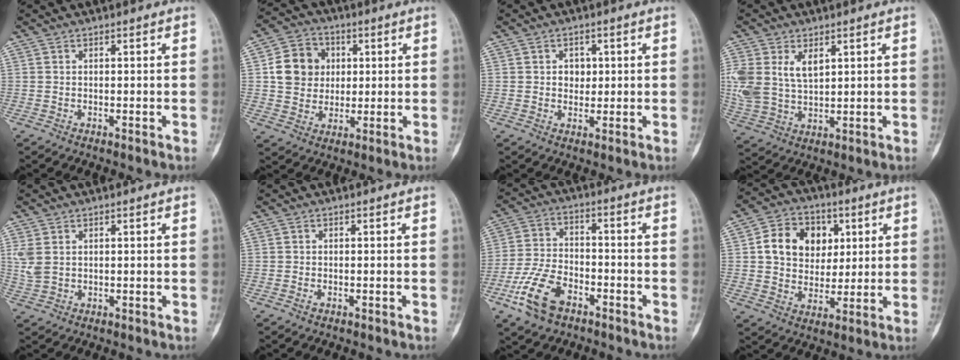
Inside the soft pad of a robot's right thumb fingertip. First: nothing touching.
{"total": 10.8, "force": [1.7, 9.6, 4.8], "torque": [-0.049, 0.003, 0.027]}
{"total": 3.2, "force": [0.6, 2.6, 1.7], "torque": [-0.005, 0.000, 0.008]}
{"total": 11.7, "force": [3.7, 7.3, 8.4], "torque": [-0.182, -0.003, 0.085]}
{"total": 3.7, "force": [1.0, 2.5, 2.5], "torque": [-0.065, 0.002, 0.028]}
{"total": 0.7, "force": [-0.5, 0.4, 0.4], "torque": [-0.013, 0.004, -0.007]}
{"total": 11.5, "force": [-6.3, 6.5, 7.2], "torque": [-0.145, 0.029, -0.120]}
{"total": 13.0, "force": [3.1, 10.4, 7.1], "torque": [-0.078, 0.001, 0.052]}